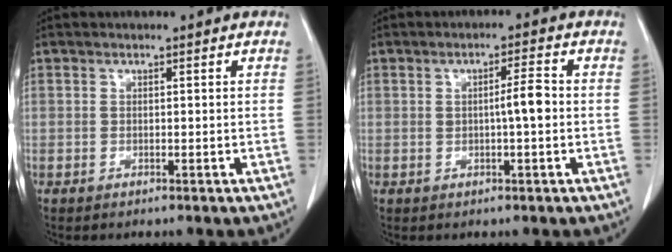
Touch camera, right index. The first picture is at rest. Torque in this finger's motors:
{"motor_torque": [0.14, 0.03, 0.10, 0.03]}